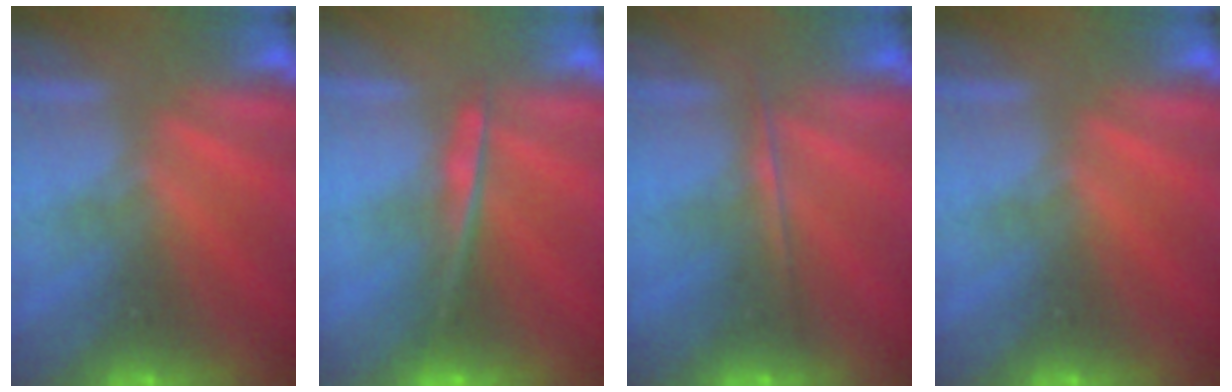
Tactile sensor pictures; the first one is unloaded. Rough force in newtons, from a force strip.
{"total": 4.5}
{"total": 1.7}
{"total": 0.0}